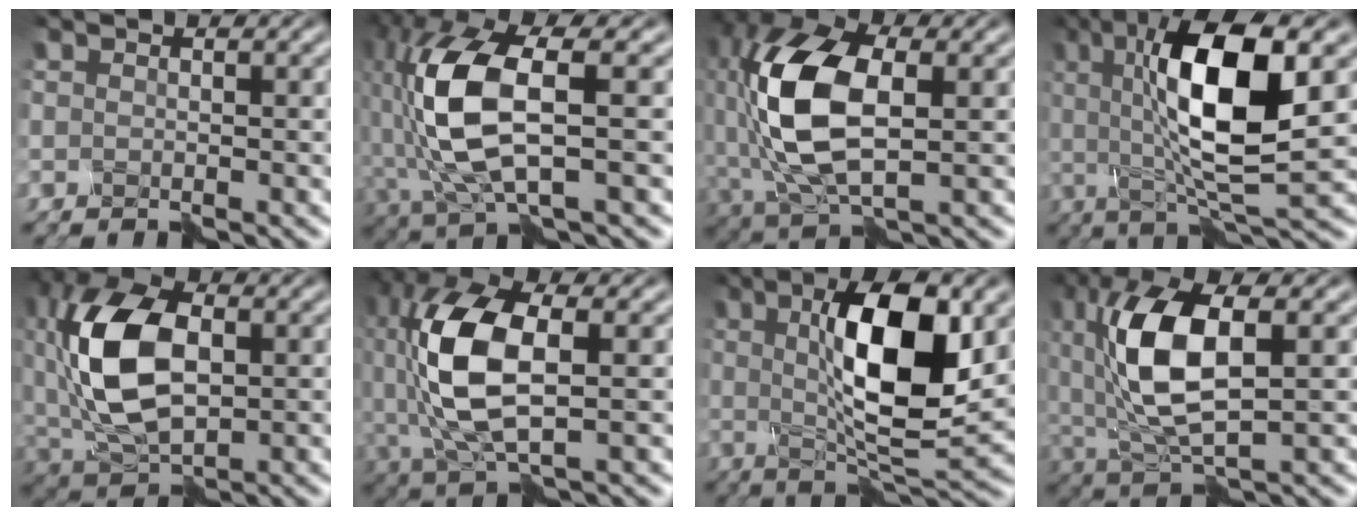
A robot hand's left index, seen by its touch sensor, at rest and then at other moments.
{"total": 9.4, "force": [-0.8, 3.6, 8.6], "torque": [-0.205, 0.009, -0.010]}
{"total": 11.7, "force": [-0.2, 6.5, 9.8], "torque": [-0.224, 0.012, -0.005]}
{"total": 11.1, "force": [1.6, 2.9, 10.6], "torque": [-0.179, 0.008, 0.032]}
{"total": 11.1, "force": [0.8, 6.6, 8.9], "torque": [-0.202, 0.018, 0.011]}
{"total": 10.4, "force": [-0.3, 5.0, 9.1], "torque": [-0.211, 0.008, -0.003]}
{"total": 9.9, "force": [1.7, 2.7, 9.4], "torque": [-0.150, 0.001, 0.033]}
{"total": 9.5, "force": [1.0, 4.2, 8.5], "torque": [-0.187, 0.010, 0.021]}